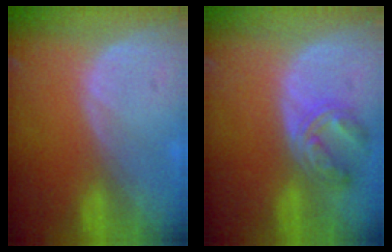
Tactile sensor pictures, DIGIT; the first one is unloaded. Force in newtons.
{"total": 5.5, "press": 5.5, "slide": 0.5}